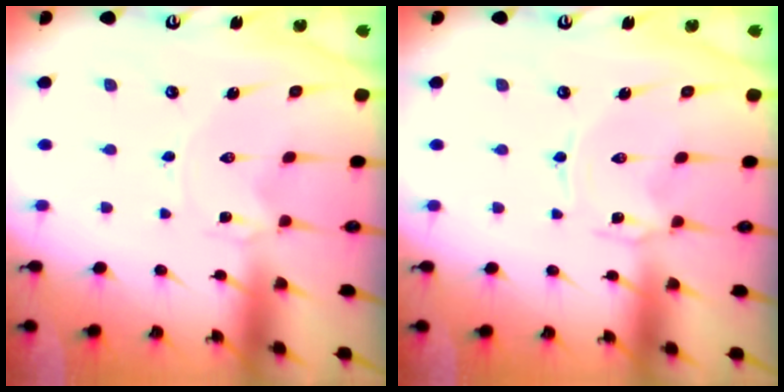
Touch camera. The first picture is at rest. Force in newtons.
{"total": 1.1, "press": 1.1, "slide": 0.2}